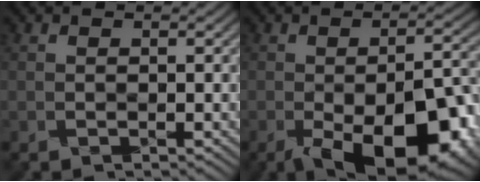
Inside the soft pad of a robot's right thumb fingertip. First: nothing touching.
{"total": 15.0, "force": [-6.7, 6.9, 11.5], "torque": [-0.148, -0.027, -0.100]}